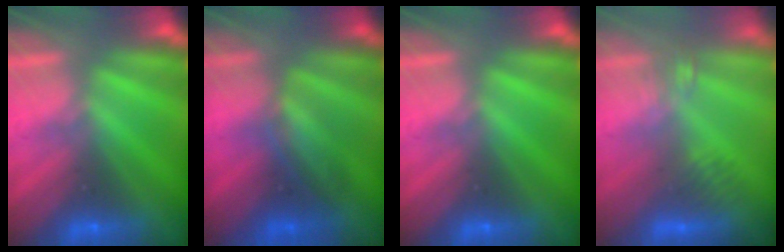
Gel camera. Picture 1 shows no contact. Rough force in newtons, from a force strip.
{"total": 4.0}
{"total": 0.0}
{"total": 2.6}